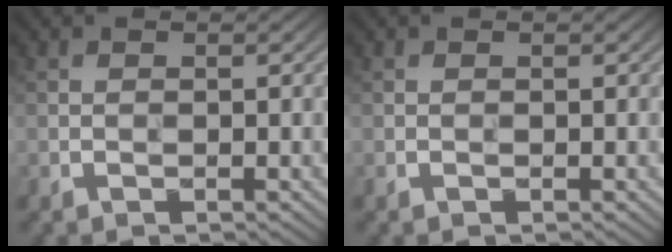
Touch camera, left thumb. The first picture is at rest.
{"total": 0.0}